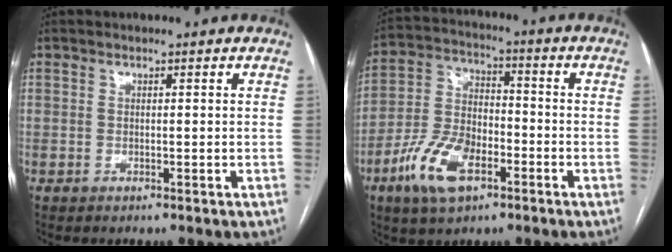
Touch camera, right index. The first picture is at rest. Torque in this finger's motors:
{"motor_torque": [1.21, -0.93, 0.28, 0.02]}